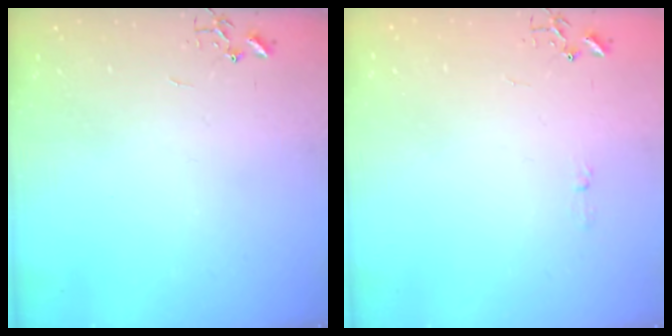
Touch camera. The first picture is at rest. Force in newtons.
{"total": 3.3, "press": 3.2, "slide": 0.4}